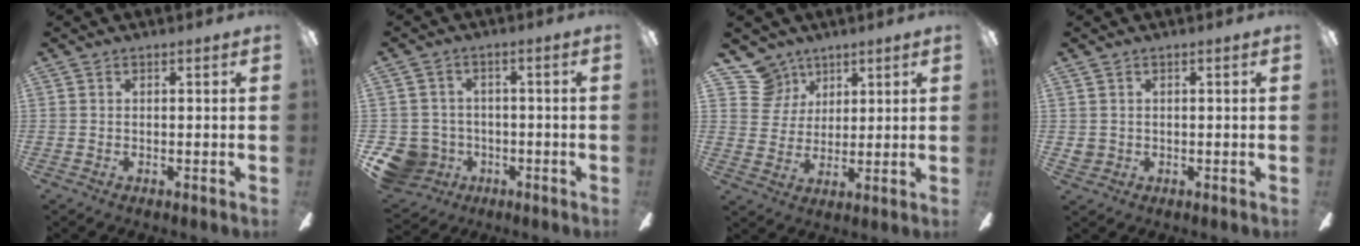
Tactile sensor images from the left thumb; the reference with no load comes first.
{"total": 7.6, "force": [-2.8, 6.9, 1.6], "torque": [-0.066, 0.022, -0.047]}
{"total": 10.3, "force": [6.8, 7.6, 1.4], "torque": [-0.039, -0.035, 0.136]}
{"total": 2.1, "force": [0.5, 2.0, 0.5], "torque": [-0.012, 0.004, 0.008]}